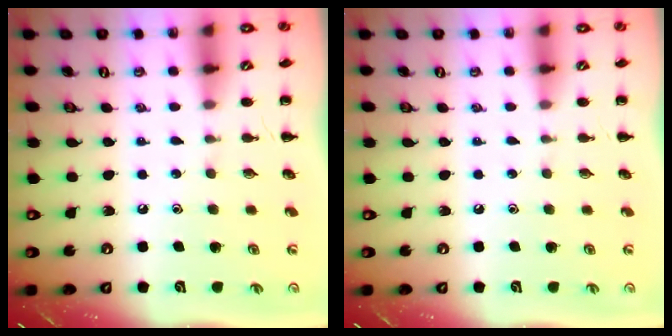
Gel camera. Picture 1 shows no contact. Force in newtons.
{"total": 0.0}